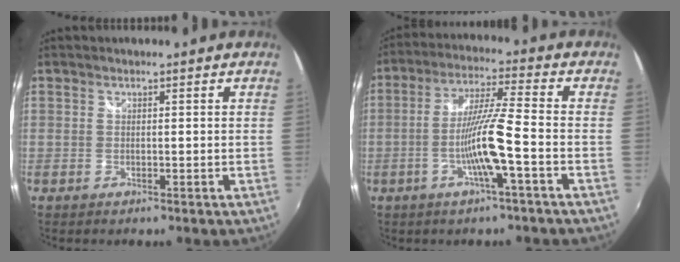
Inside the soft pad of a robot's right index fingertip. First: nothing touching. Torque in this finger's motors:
{"motor_torque": [0.96, 1.00, 0.43, 0.12]}